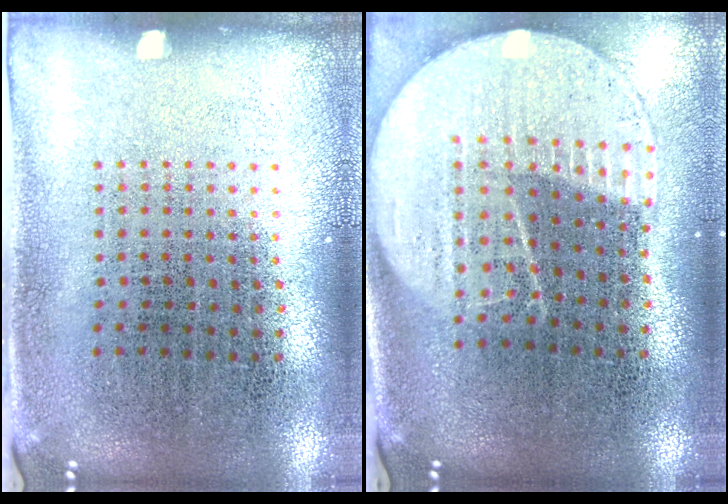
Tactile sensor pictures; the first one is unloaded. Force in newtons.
{"total": 2.1, "press": 1.8, "slide": 1.1}